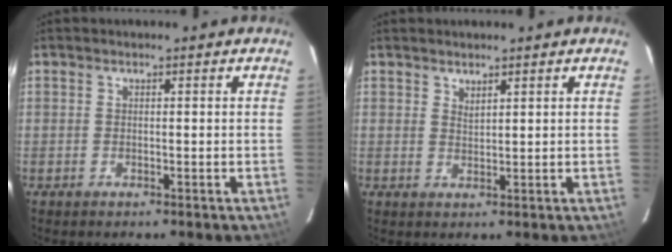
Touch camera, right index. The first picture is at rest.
{"total": 1.4, "force": [1.3, 0.5, 0.5], "torque": [-0.006, -0.001, 0.024]}